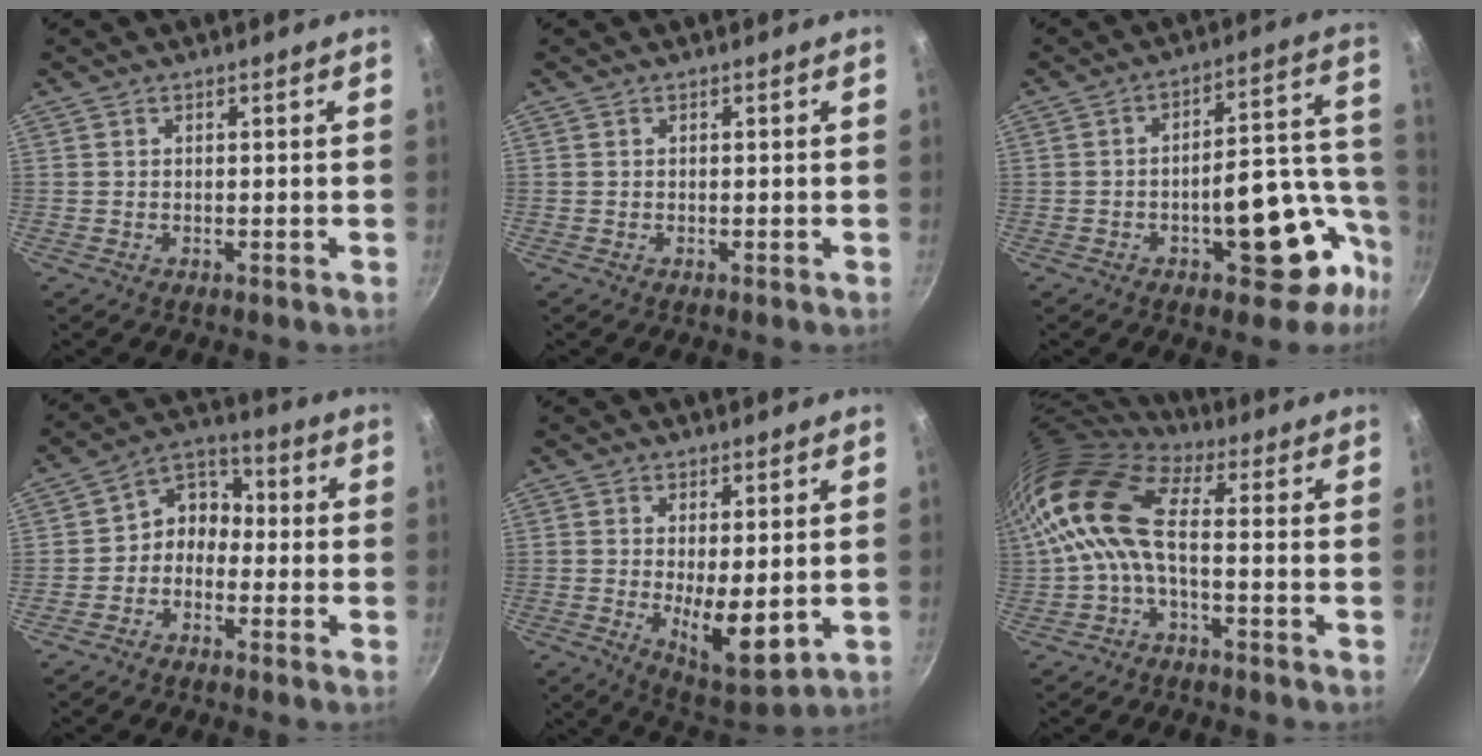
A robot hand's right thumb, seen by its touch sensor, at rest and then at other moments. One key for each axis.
{"total": 0.0}
{"total": 19.1, "fx": -7.3, "fy": 9.2, "fz": 15.1, "tx": -0.124, "ty": 0.064, "tz": -0.089}
{"total": 6.9, "fx": -1.8, "fy": 5.6, "fz": 3.6, "tx": -0.028, "ty": 0.043, "tz": -0.054}
{"total": 9.6, "fx": -0.2, "fy": 3.6, "fz": 8.9, "tx": -0.125, "ty": -0.029, "tz": 0.013}
{"total": 11.7, "fx": -0.3, "fy": 5.1, "fz": 10.5, "tx": -0.213, "ty": 0.023, "tz": -0.020}